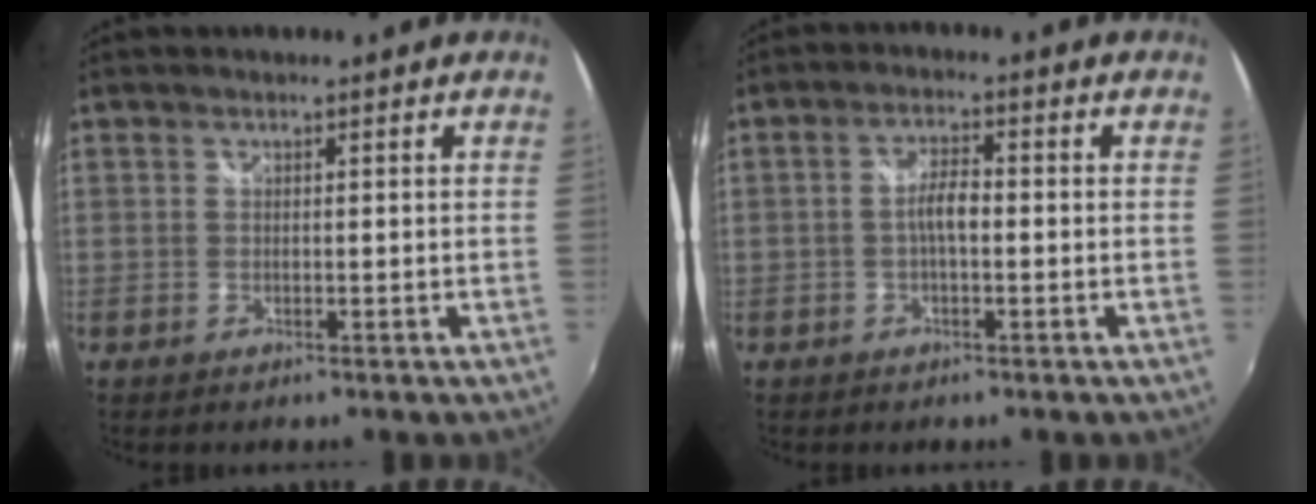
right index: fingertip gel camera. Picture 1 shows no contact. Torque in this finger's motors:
{"motor_torque": [0.51, 0.00, 0.36, 0.07]}